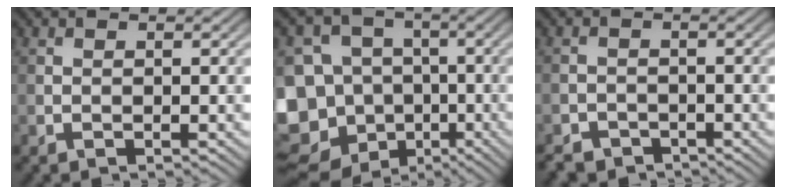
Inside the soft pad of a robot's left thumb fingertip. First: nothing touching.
{"total": 17.9, "force": [-8.0, 14.7, 6.4], "torque": [-0.181, -0.013, -0.138]}
{"total": 3.0, "force": [-2.5, 1.4, 0.6], "torque": [-0.009, -0.004, -0.051]}